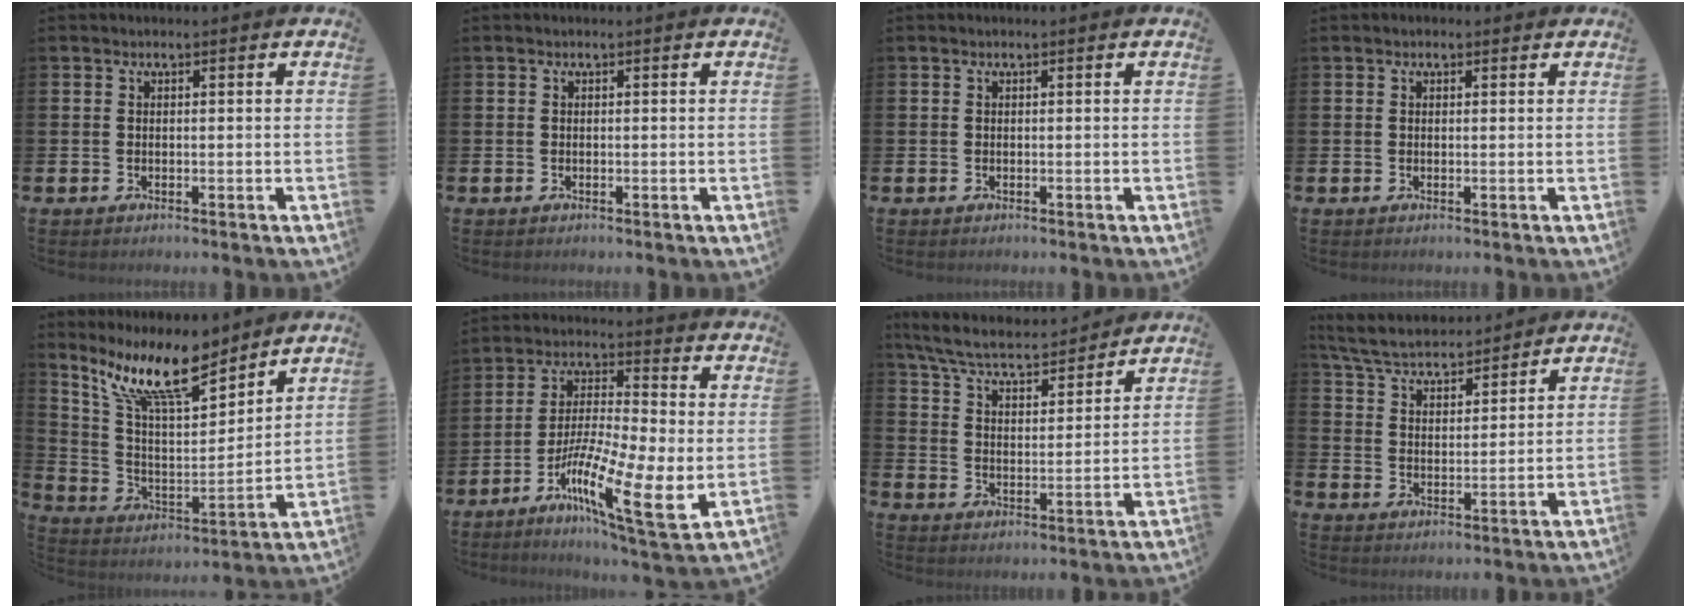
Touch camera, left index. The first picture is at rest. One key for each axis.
{"total": 0.0}
{"total": 0.0}
{"total": 0.7, "fx": 0.5, "fy": 0.4, "fz": 0.2, "tx": 0.012, "ty": -0.002, "tz": 0.006}
{"total": 13.0, "fx": 10.3, "fy": 3.4, "fz": 7.2, "tx": -0.155, "ty": -0.054, "tz": 0.181}
{"total": 11.2, "fx": -4.1, "fy": 1.6, "fz": 10.3, "tx": -0.190, "ty": -0.034, "tz": -0.082}
{"total": 6.6, "fx": 6.1, "fy": 1.1, "fz": 2.3, "tx": -0.069, "ty": -0.044, "tz": 0.102}
{"total": 5.5, "fx": 5.4, "fy": 1.0, "fz": 0.7, "tx": -0.033, "ty": -0.037, "tz": 0.094}